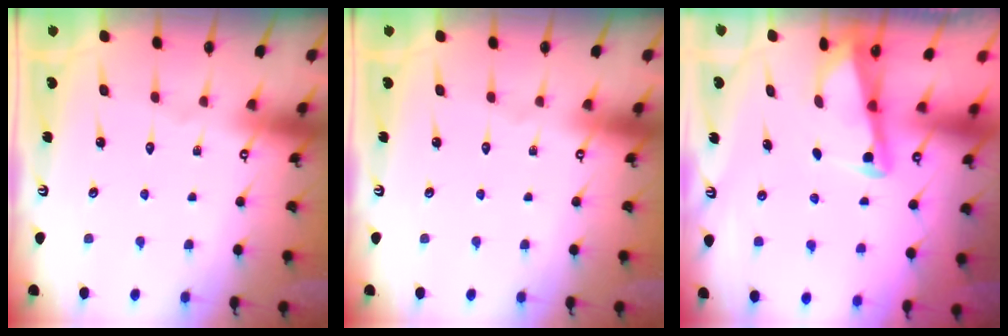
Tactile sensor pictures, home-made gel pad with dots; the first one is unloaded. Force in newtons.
{"total": 0.0}
{"total": 3.0, "press": 3.0, "slide": 0.4}